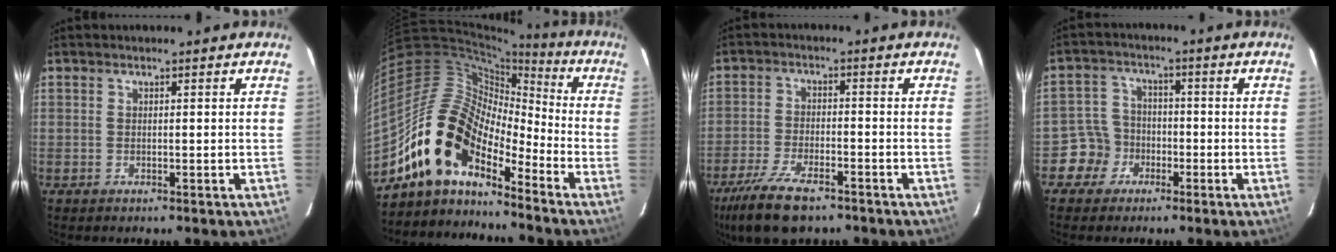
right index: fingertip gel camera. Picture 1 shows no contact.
{"total": 15.3, "force": [-11.2, 6.5, 8.2], "torque": [-0.141, 0.010, -0.227]}
{"total": 12.5, "force": [-9.0, 4.6, 7.4], "torque": [-0.177, -0.026, -0.165]}
{"total": 5.6, "force": [-2.7, 4.9, 0.1], "torque": [-0.006, 0.027, -0.052]}